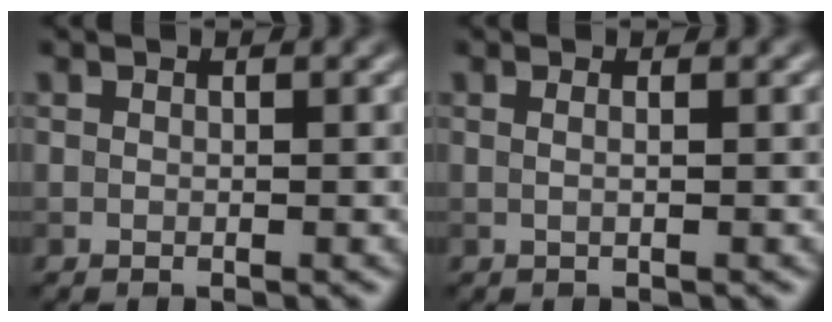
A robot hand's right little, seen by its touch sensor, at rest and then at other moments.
{"total": 1.1, "force": [0.4, 0.4, 1.0], "torque": [-0.006, -0.006, -0.006]}